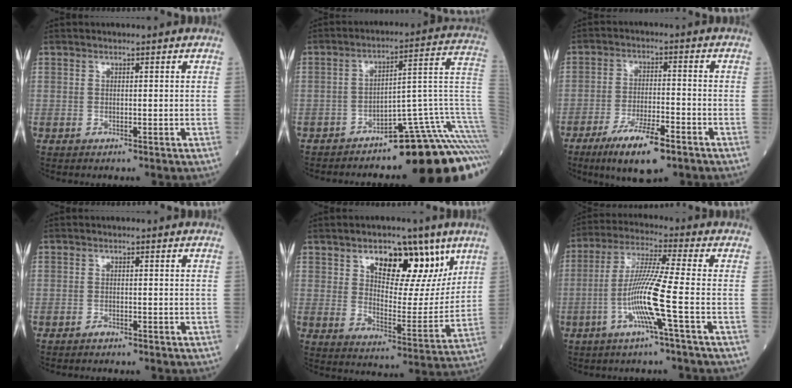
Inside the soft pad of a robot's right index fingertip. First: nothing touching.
{"total": 20.0, "force": [-15.7, 1.7, 12.3], "torque": [-0.086, 0.053, -0.218]}
{"total": 10.6, "force": [-6.7, 2.4, 7.9], "torque": [-0.149, -0.017, -0.111]}
{"total": 1.4, "force": [-1.2, 0.6, 0.4], "torque": [-0.017, -0.001, -0.017]}
{"total": 16.0, "force": [8.2, 7.9, 11.2], "torque": [-0.171, 0.008, 0.138]}
{"total": 10.7, "force": [-3.4, -1.0, 10.1], "torque": [-0.207, -0.005, -0.071]}